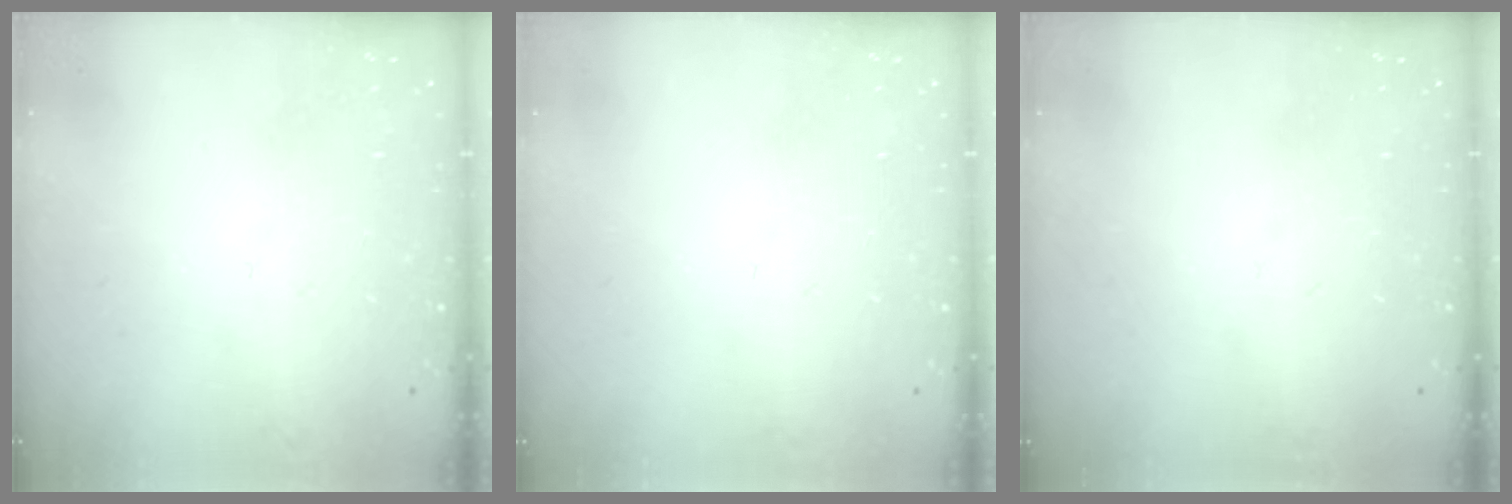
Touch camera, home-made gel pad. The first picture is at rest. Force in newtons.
{"total": 0.0}
{"total": 0.0}